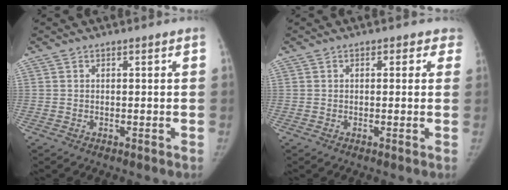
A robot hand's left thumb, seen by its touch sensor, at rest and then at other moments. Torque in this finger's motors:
{"motor_torque": [-0.29, 0.02, -0.16, -0.02, -0.04]}